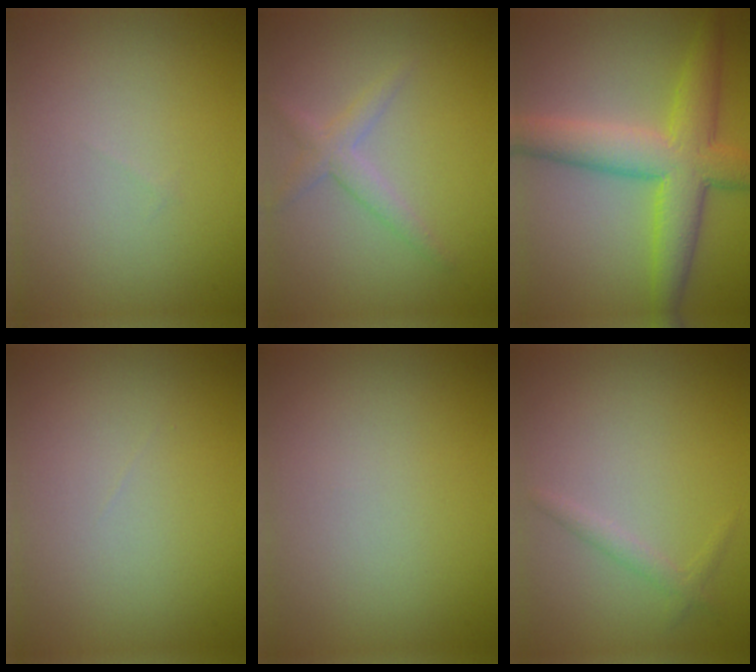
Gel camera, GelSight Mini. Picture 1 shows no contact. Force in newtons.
{"total": 2.0, "press": 2.0, "slide": 0.1}
{"total": 7.4, "press": 7.4, "slide": 0.1}
{"total": 0.0}
{"total": 0.0}
{"total": 1.1, "press": 1.1, "slide": 0.0}